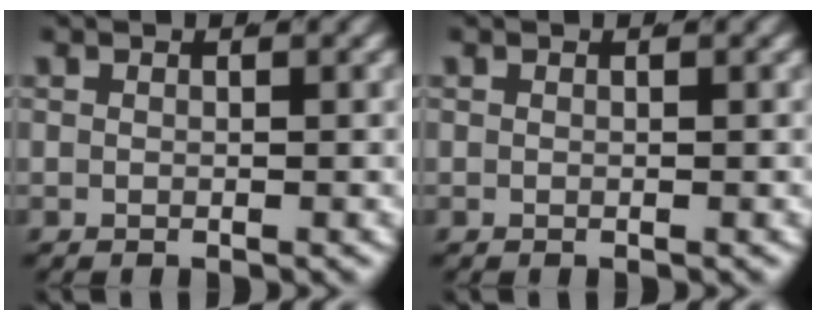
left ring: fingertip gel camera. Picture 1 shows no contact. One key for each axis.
{"total": 0.0}